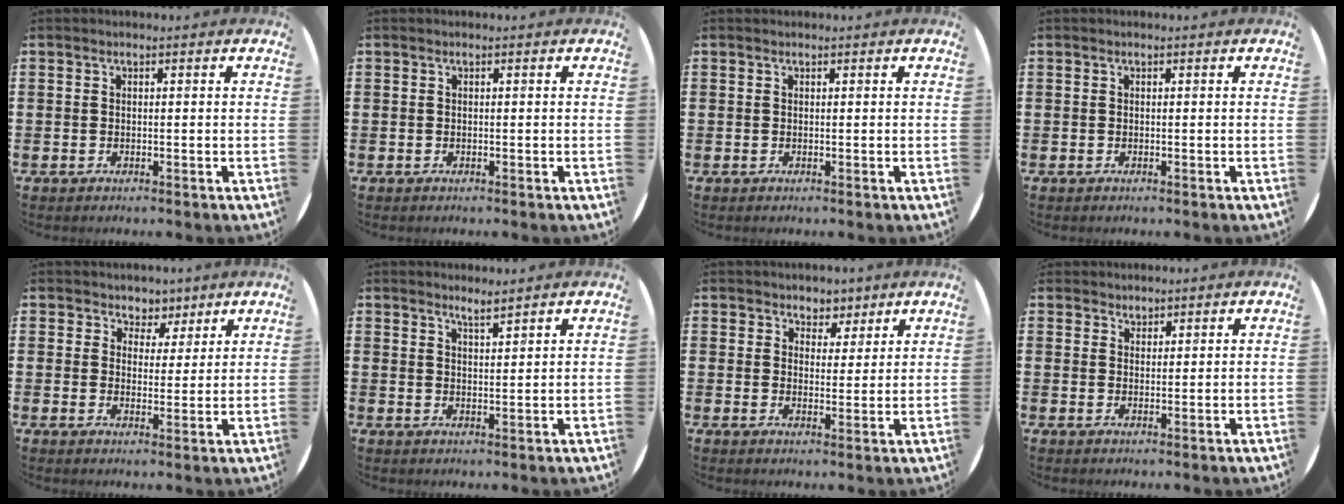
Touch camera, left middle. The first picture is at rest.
{"total": 0.0}
{"total": 0.0}
{"total": 0.0}
{"total": 3.9, "force": [3.1, 2.4, -0.1], "torque": [-0.006, -0.004, 0.055]}
{"total": 2.6, "force": [2.6, -0.3, 0.3], "torque": [-0.007, -0.009, 0.048]}
{"total": 3.5, "force": [3.0, 1.8, -0.2], "torque": [0.001, -0.005, 0.053]}
{"total": 1.7, "force": [1.5, 0.6, -0.2], "torque": [0.002, 0.003, 0.031]}